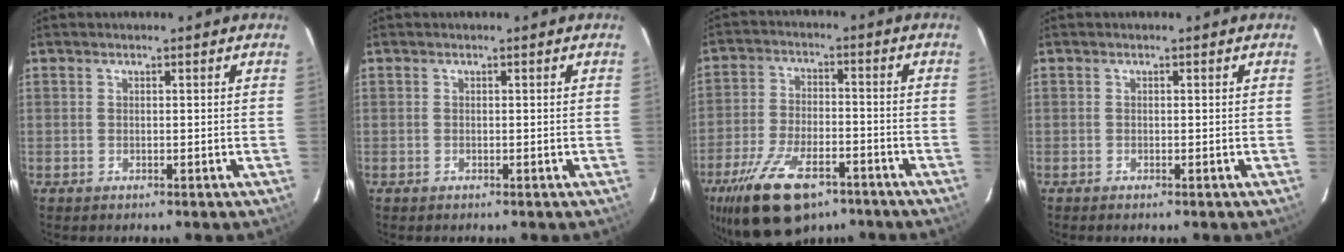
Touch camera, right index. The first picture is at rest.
{"total": 0.0}
{"total": 17.8, "force": [-11.5, 8.2, 10.8], "torque": [-0.233, -0.028, -0.194]}
{"total": 0.0}